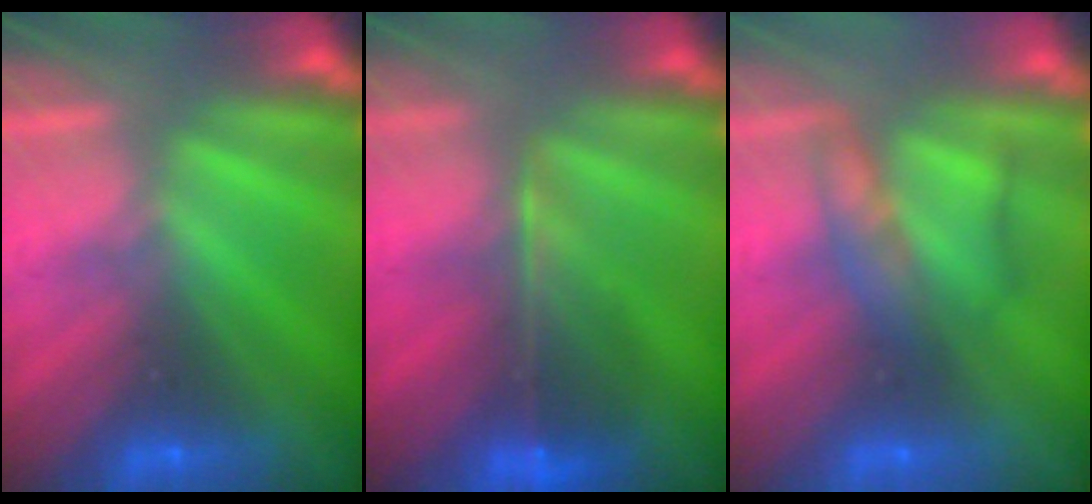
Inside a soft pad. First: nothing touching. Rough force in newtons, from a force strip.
{"total": 7.6}
{"total": 2.2}